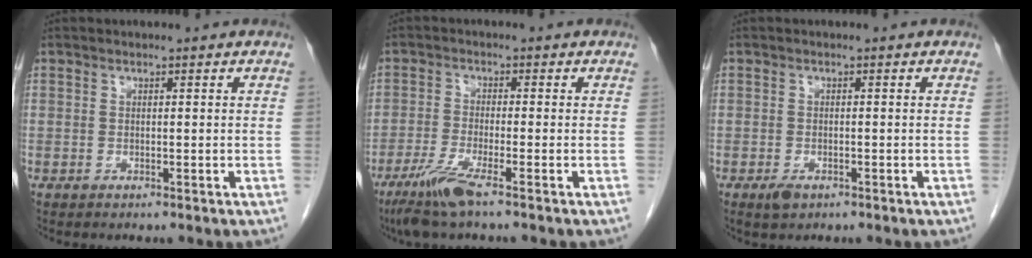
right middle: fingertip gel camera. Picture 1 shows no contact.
{"total": 5.9, "force": [-3.9, -0.1, 4.4], "torque": [-0.096, -0.018, -0.080]}
{"total": 1.9, "force": [-1.1, 1.0, 1.2], "torque": [-0.025, -0.001, -0.013]}